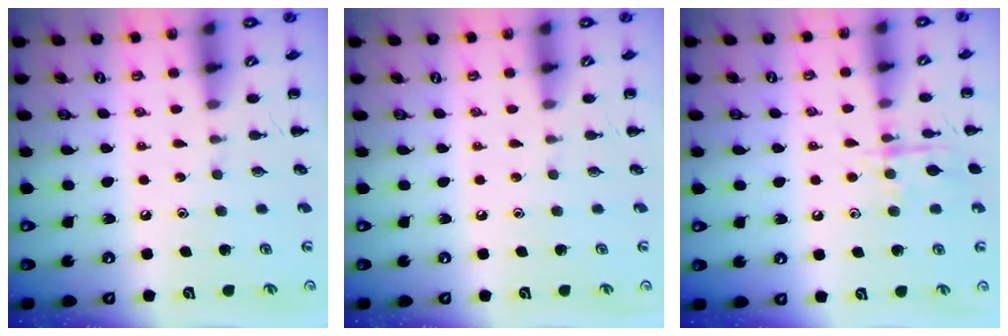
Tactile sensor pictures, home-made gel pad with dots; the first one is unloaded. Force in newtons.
{"total": 0.0}
{"total": 10.4, "press": 10.4, "slide": 0.6}